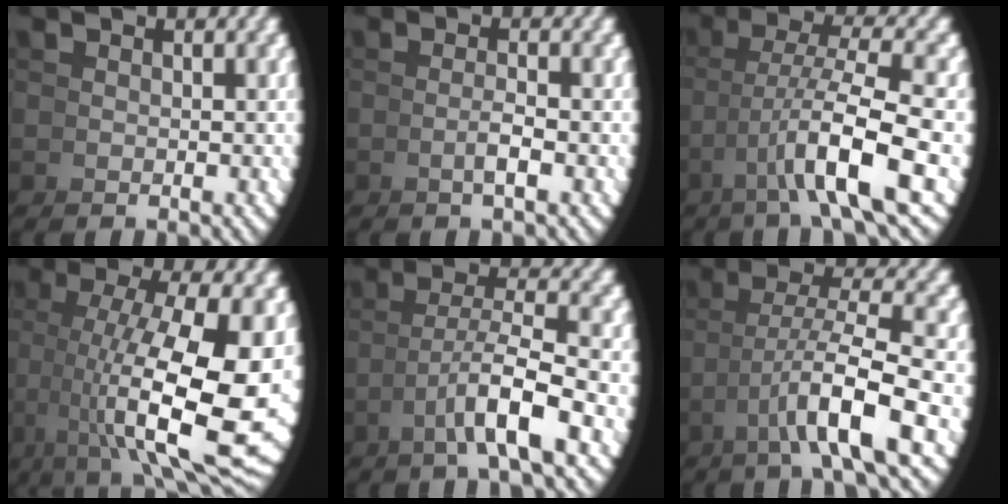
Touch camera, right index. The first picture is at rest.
{"total": 1.4, "force": [-0.5, -0.8, 1.0], "torque": [-0.010, 0.007, -0.011]}
{"total": 6.8, "force": [0.3, 1.9, 6.5], "torque": [-0.111, -0.004, 0.015]}
{"total": 12.6, "force": [0.1, 5.3, 11.4], "torque": [-0.178, -0.039, 0.030]}
{"total": 4.5, "force": [-0.3, 0.8, 4.4], "torque": [-0.075, -0.001, 0.000]}
{"total": 5.9, "force": [0.2, 1.5, 5.7], "torque": [-0.093, -0.001, 0.011]}